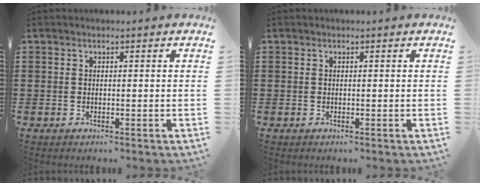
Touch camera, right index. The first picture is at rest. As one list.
[{"total": 0.0}]